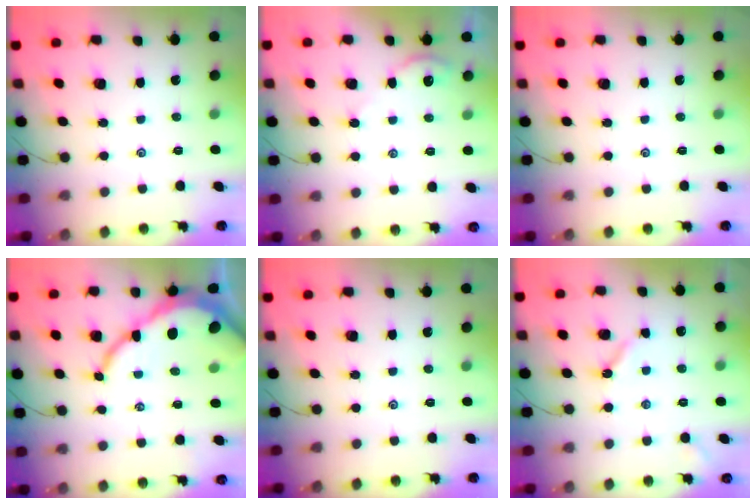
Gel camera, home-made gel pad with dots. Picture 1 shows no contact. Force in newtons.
{"total": 2.7, "press": 2.7, "slide": 0.4}
{"total": 0.0}
{"total": 10.4, "press": 10.4, "slide": 1.1}
{"total": 0.0}
{"total": 3.9, "press": 3.9, "slide": 0.4}